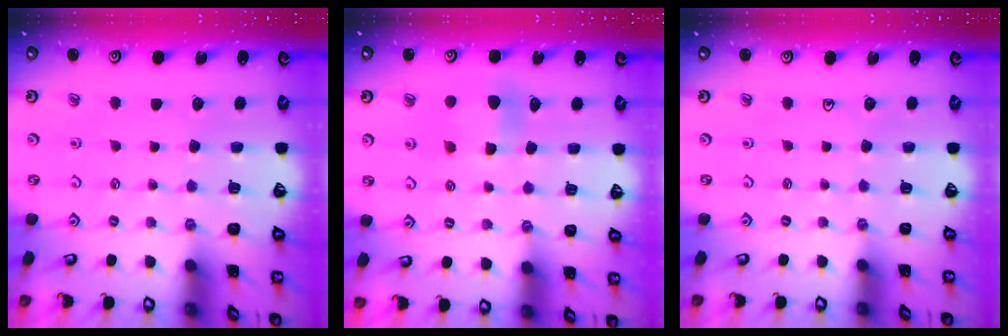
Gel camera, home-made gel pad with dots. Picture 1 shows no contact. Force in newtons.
{"total": 8.2, "press": 8.2, "slide": 0.5}
{"total": 0.0}